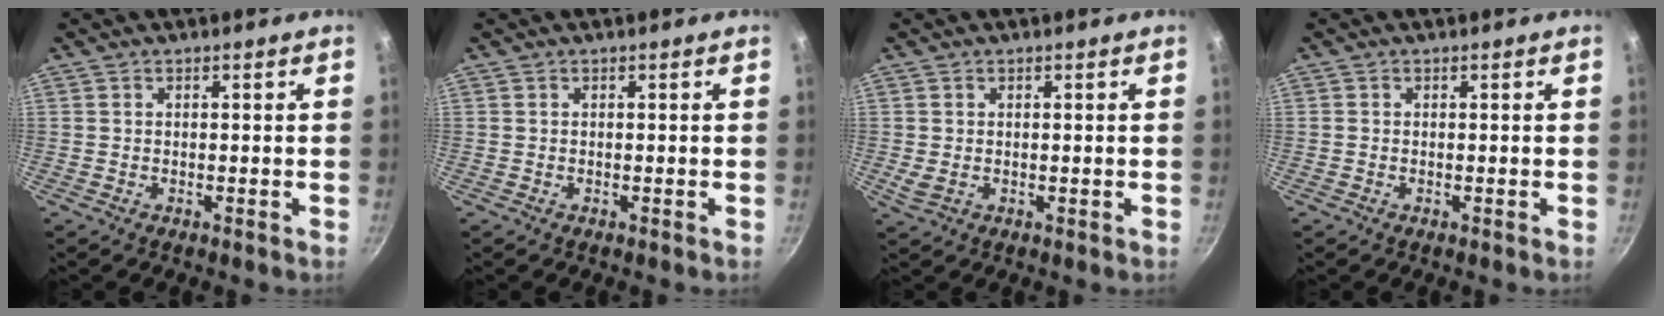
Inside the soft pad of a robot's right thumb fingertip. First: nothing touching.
{"total": 0.0}
{"total": 2.1, "force": [0.2, 1.5, 1.5], "torque": [-0.028, -0.002, 0.010]}
{"total": 0.0}